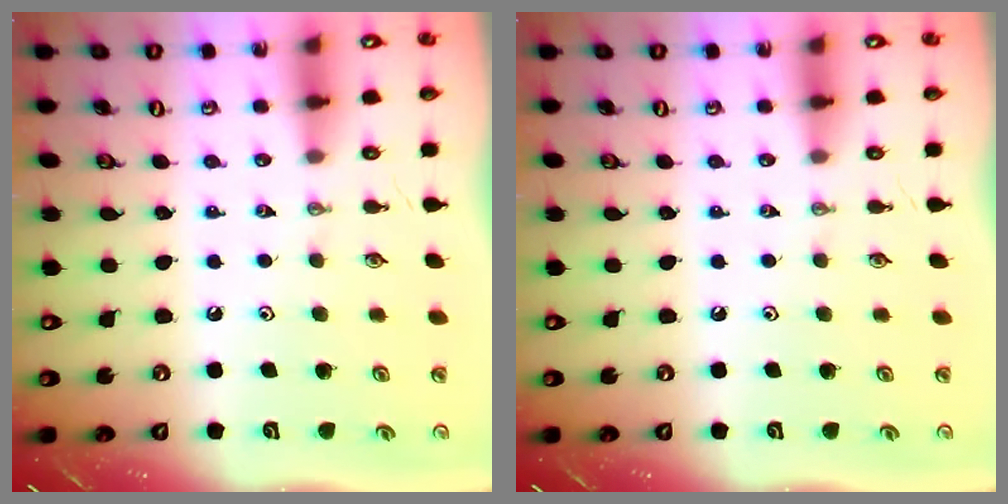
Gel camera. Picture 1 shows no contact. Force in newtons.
{"total": 0.0}